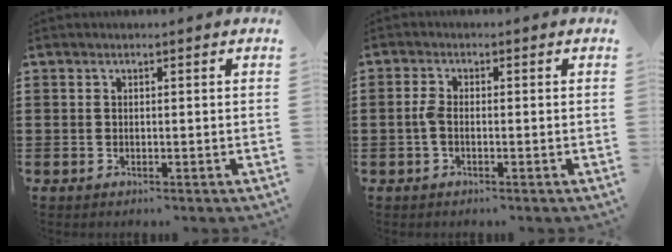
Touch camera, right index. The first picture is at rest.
{"total": 2.3, "force": [-0.6, 0.9, 2.0], "torque": [-0.055, -0.002, -0.017]}